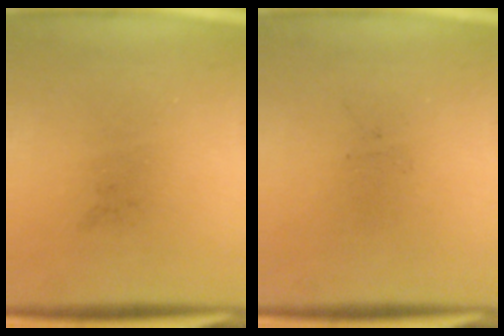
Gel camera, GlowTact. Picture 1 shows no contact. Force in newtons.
{"total": 0.0}